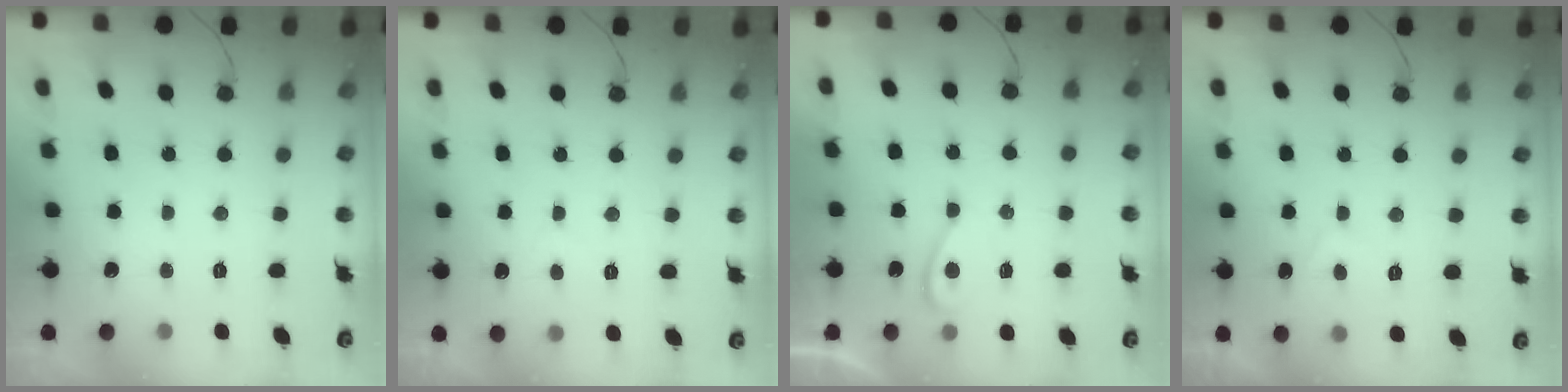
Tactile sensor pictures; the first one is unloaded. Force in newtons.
{"total": 3.4, "press": 3.4, "slide": 0.4}
{"total": 2.3, "press": 2.3, "slide": 0.5}
{"total": 1.9, "press": 1.8, "slide": 0.7}